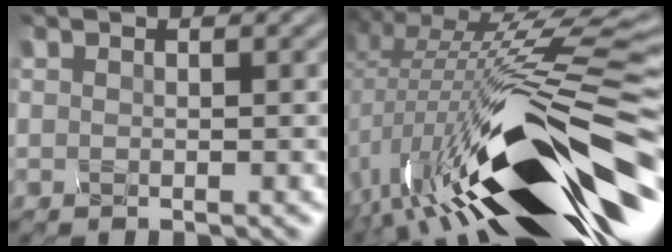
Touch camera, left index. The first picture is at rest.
{"total": 17.0, "force": [-4.1, 5.1, 15.7], "torque": [-0.266, 0.000, -0.059]}